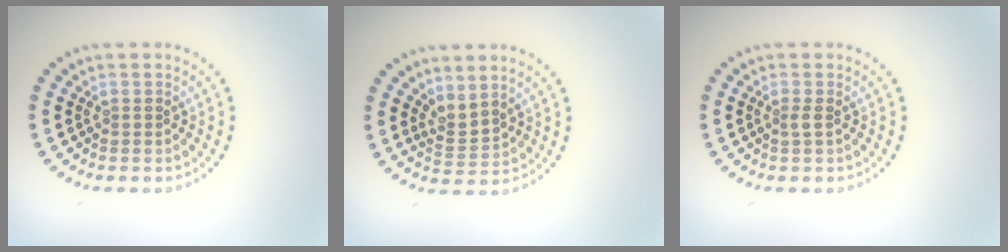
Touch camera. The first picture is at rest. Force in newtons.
{"total": 2.2, "press": 1.4, "slide": 1.6}
{"total": 0.8, "press": 0.5, "slide": 0.5}